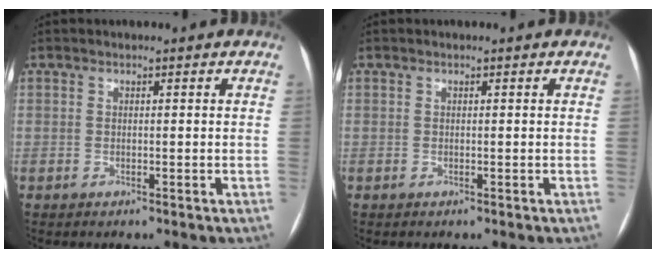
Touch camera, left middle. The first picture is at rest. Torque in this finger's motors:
{"motor_torque": [-0.01, 0.11, 0.04, 0.01]}